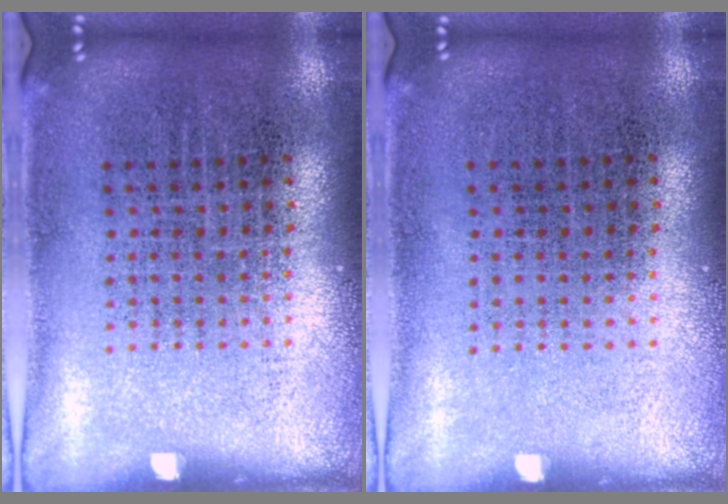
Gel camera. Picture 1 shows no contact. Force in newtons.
{"total": 0.0}